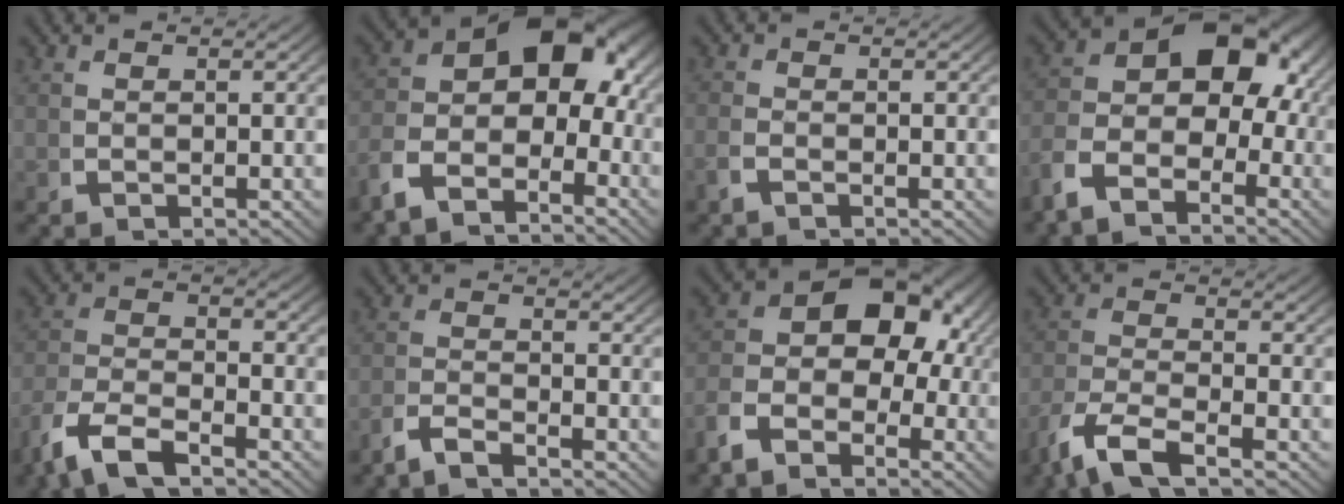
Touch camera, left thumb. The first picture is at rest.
{"total": 11.9, "force": [-0.7, 7.6, 9.2], "torque": [-0.147, -0.001, -0.027]}
{"total": 1.1, "force": [-0.8, 0.4, 0.6], "torque": [-0.015, -0.002, -0.017]}
{"total": 10.4, "force": [-0.9, 6.7, 7.8], "torque": [-0.131, -0.007, -0.026]}
{"total": 6.0, "force": [-3.2, 3.5, 3.8], "torque": [-0.079, -0.011, -0.059]}
{"total": 2.2, "force": [-1.9, 0.5, 1.0], "torque": [-0.017, -0.001, -0.046]}
{"total": 8.9, "force": [-0.8, 6.0, 6.5], "torque": [-0.107, -0.007, -0.025]}
{"total": 5.9, "force": [-3.1, 3.0, 4.1], "torque": [-0.095, -0.014, -0.053]}